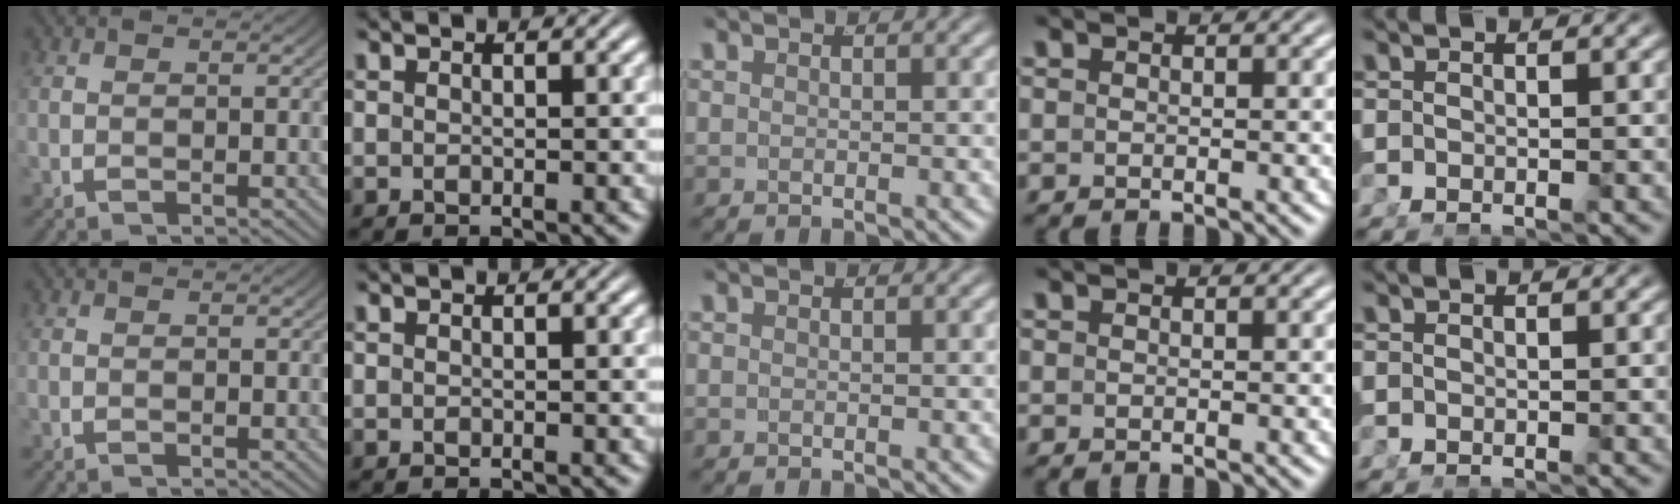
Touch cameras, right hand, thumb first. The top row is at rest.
{}